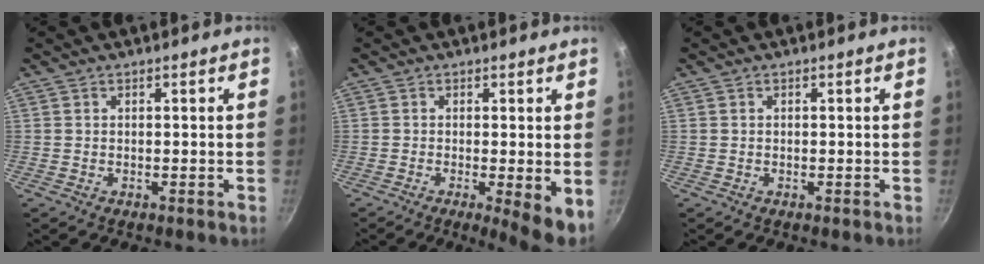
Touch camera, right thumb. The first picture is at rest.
{"total": 5.8, "force": [-1.1, 1.1, 5.5], "torque": [-0.075, -0.011, -0.013]}
{"total": 0.0}